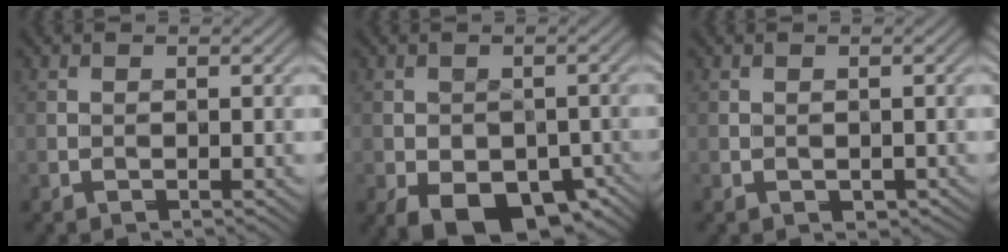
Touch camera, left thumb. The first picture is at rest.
{"total": 9.4, "force": [-5.1, 5.4, 5.7], "torque": [-0.086, -0.030, -0.066]}
{"total": 0.6, "force": [-0.2, 0.5, 0.3], "torque": [-0.005, -0.007, -0.001]}